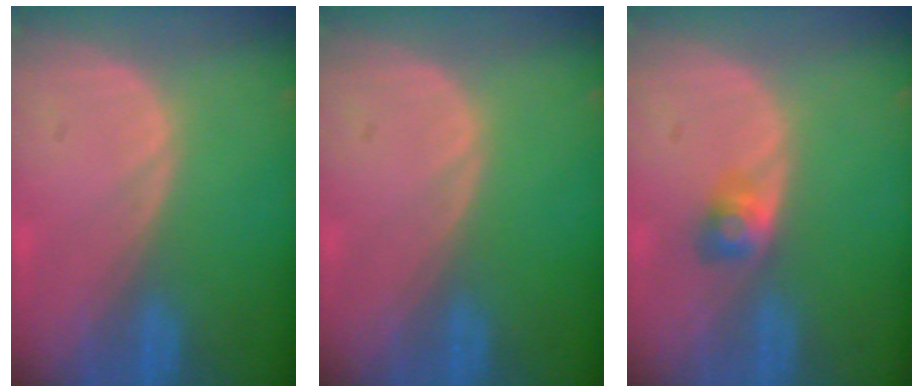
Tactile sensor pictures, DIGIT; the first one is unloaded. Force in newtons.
{"total": 0.0}
{"total": 2.6, "press": 2.4, "slide": 0.9}